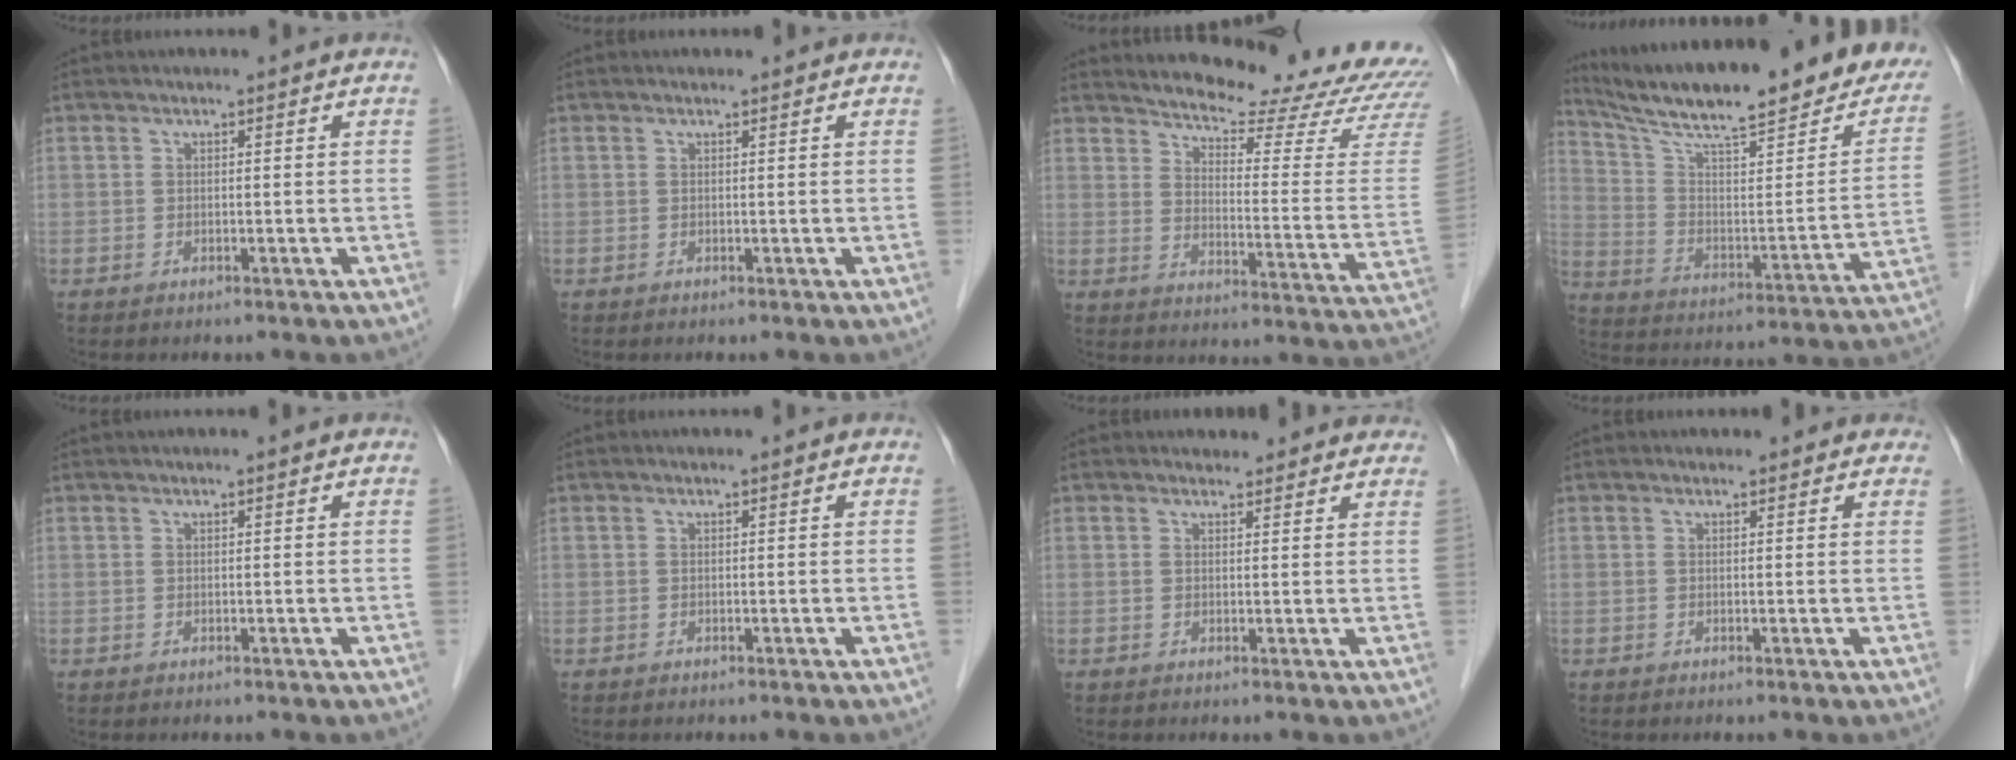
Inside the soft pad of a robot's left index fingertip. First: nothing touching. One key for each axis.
{"total": 0.6, "fx": 0.6, "fy": 0.2, "fz": 0.1, "tx": -0.007, "ty": 0.004, "tz": 0.007}
{"total": 22.5, "fx": 21.1, "fy": 1.9, "fz": 7.5, "tx": -0.102, "ty": -0.104, "tz": 0.251}
{"total": 28.5, "fx": 22.5, "fy": 4.5, "fz": 16.9, "tx": -0.269, "ty": -0.027, "tz": 0.316}
{"total": 0.9, "fx": 0.8, "fy": -0.1, "fz": 0.5, "tx": -0.007, "ty": 0.015, "tz": 0.015}
{"total": 0.0}
{"total": 4.8, "fx": 4.4, "fy": 1.7, "fz": 0.6, "tx": 0.002, "ty": 0.009, "tz": 0.041}
{"total": 2.5, "fx": 2.3, "fy": 1.1, "fz": 0.5, "tx": -0.003, "ty": 0.009, "tz": 0.015}